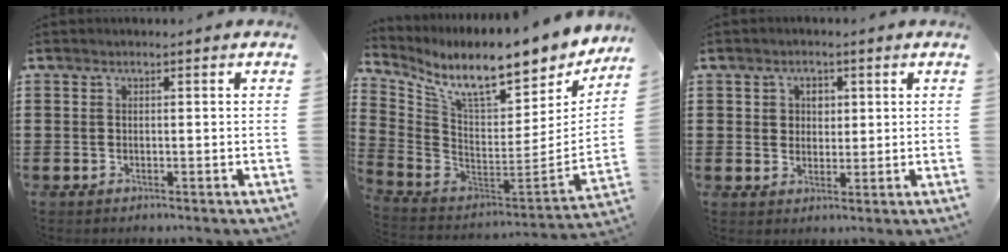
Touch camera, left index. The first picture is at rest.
{"total": 11.0, "force": [8.4, 1.2, 7.0], "torque": [-0.153, -0.075, 0.137]}
{"total": 2.5, "force": [0.9, 2.3, 0.5], "torque": [-0.013, 0.006, 0.012]}